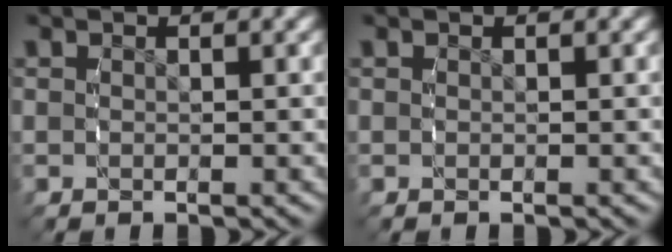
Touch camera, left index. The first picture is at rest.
{"total": 0.0}